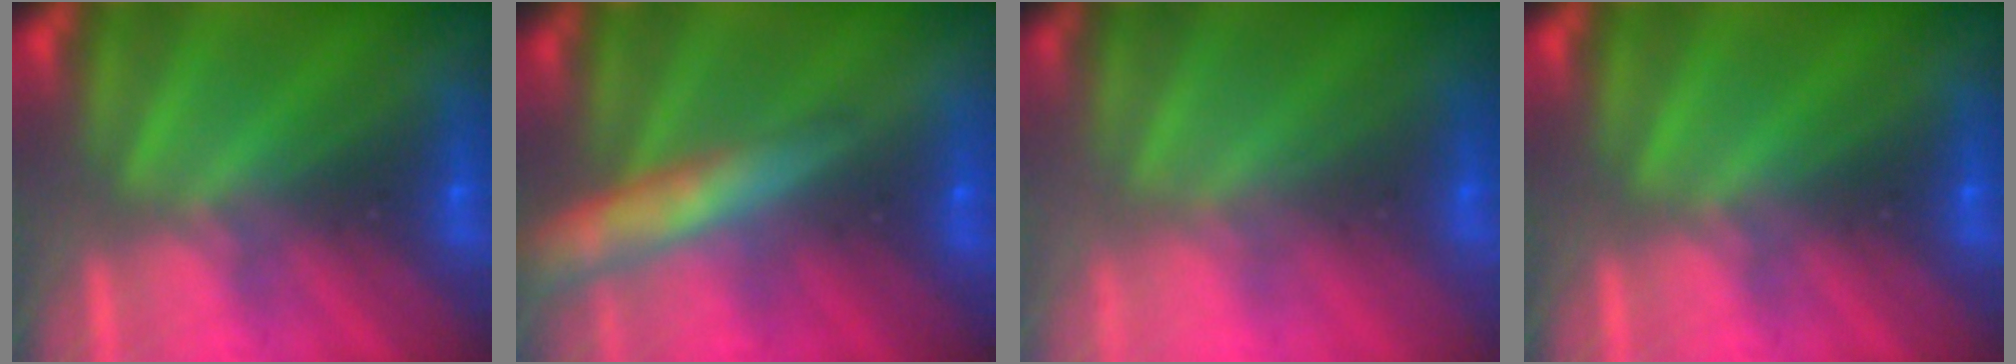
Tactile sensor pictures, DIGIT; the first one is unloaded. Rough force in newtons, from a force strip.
{"total": 9.5}
{"total": 2.9}
{"total": 0.0}